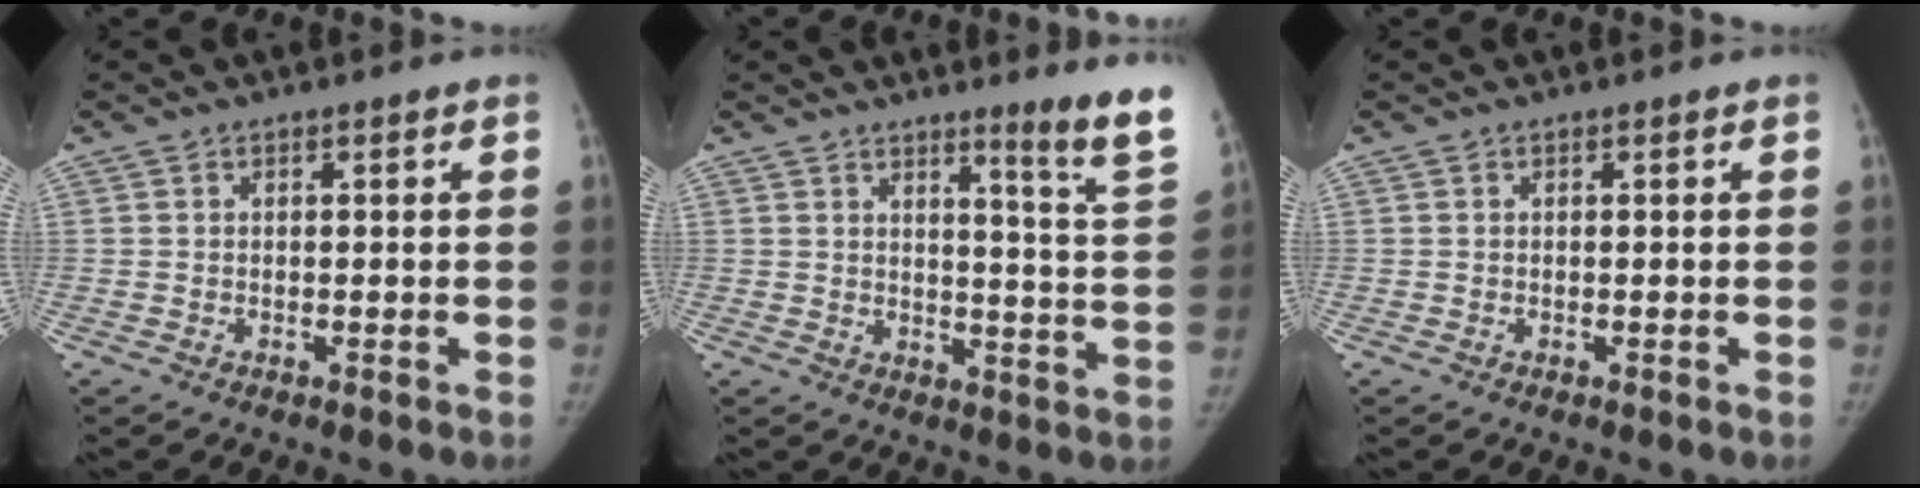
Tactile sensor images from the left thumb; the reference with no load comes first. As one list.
[{"total": 10.4, "force": [7.7, -0.9, 7.0], "torque": [-0.082, -0.080, 0.092]}, {"total": 0.0}]